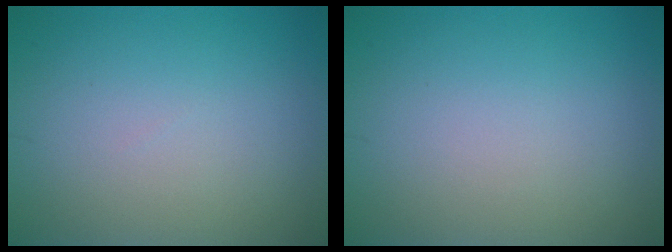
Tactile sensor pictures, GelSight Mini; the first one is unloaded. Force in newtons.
{"total": 0.0}